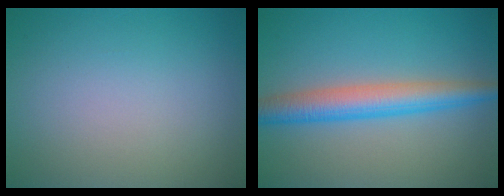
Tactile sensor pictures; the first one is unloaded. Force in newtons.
{"total": 4.9, "press": 4.9, "slide": 0.0}